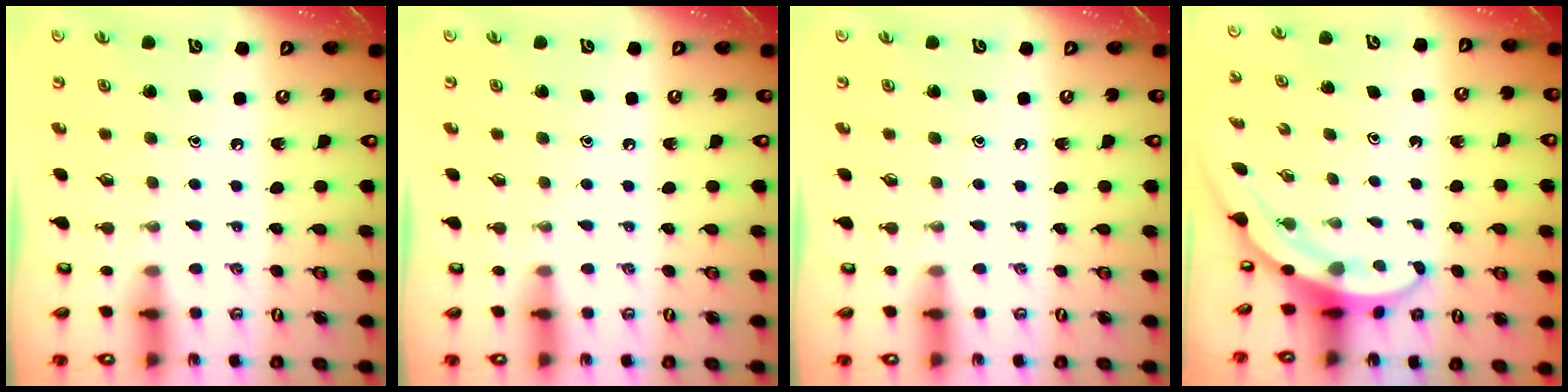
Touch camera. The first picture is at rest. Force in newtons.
{"total": 0.0}
{"total": 0.0}
{"total": 3.4, "press": 3.4, "slide": 0.1}